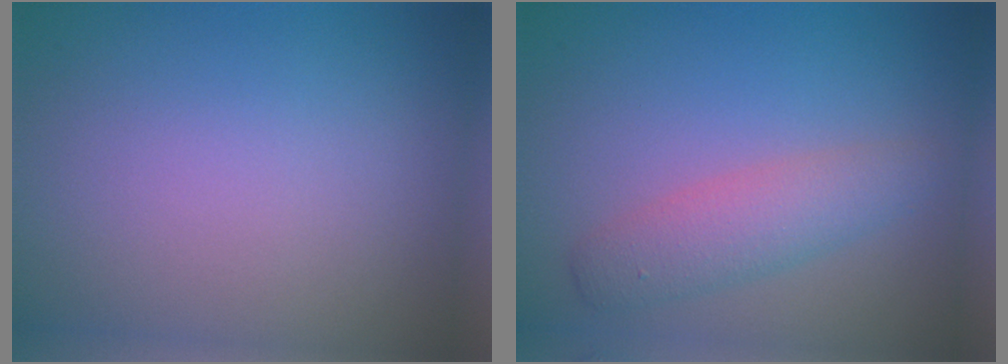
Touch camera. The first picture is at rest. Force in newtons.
{"total": 3.3, "press": 3.3, "slide": 0.1}